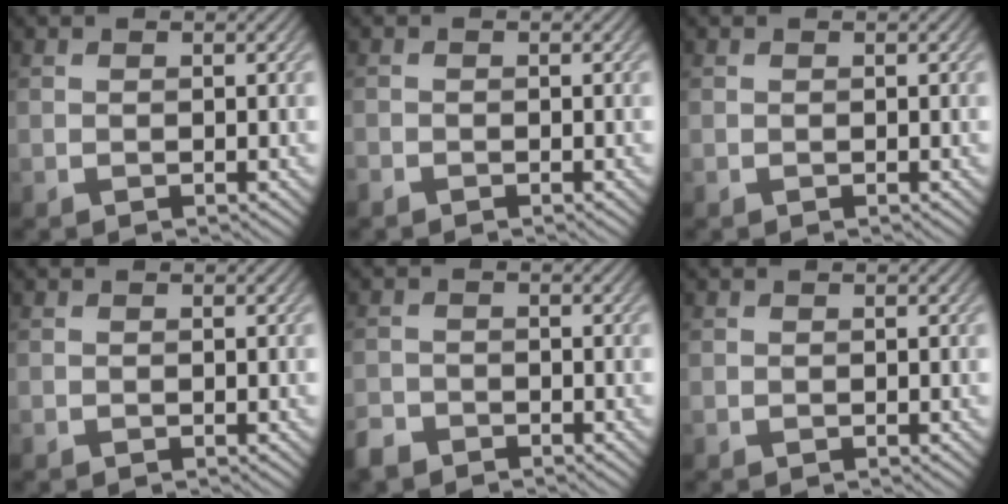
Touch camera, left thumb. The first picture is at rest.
{"total": 0.9, "force": [-0.8, 0.3, 0.2], "torque": [-0.005, -0.005, -0.019]}
{"total": 0.0}
{"total": 0.0}
{"total": 2.3, "force": [-2.0, 0.9, 0.5], "torque": [-0.010, -0.005, -0.047]}
{"total": 0.0}